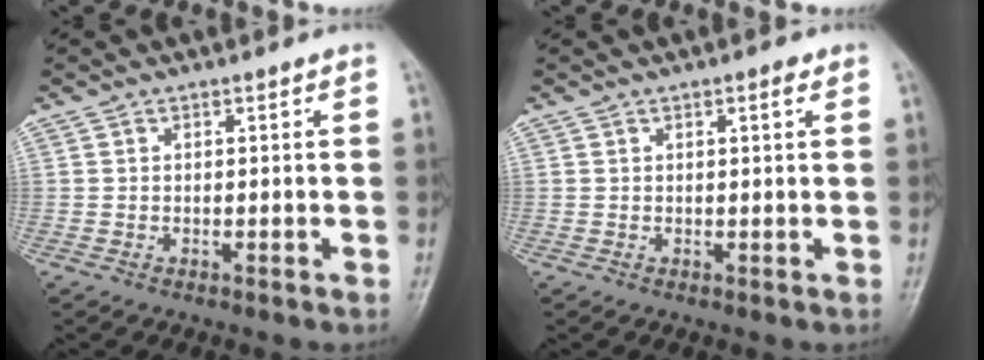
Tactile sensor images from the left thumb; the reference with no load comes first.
{"total": 1.4, "force": [0.7, 0.3, 1.1], "torque": [-0.018, -0.001, 0.009]}